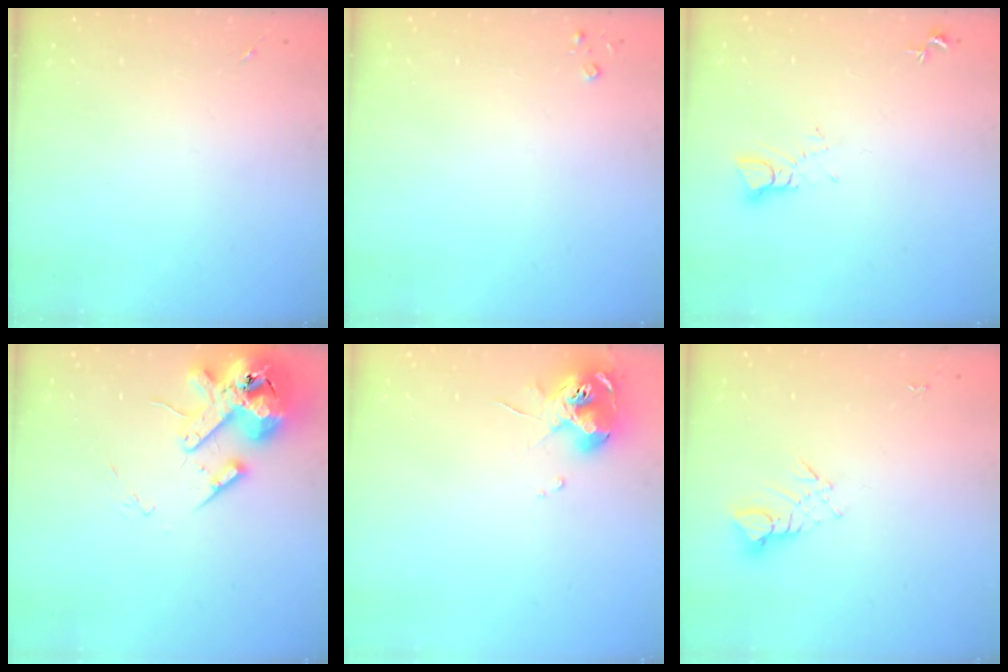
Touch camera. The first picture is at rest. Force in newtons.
{"total": 2.6, "press": 2.6, "slide": 0.3}
{"total": 3.7, "press": 3.7, "slide": 0.3}
{"total": 15.8, "press": 15.5, "slide": 2.8}
{"total": 10.5, "press": 10.4, "slide": 1.3}
{"total": 4.2, "press": 4.2, "slide": 0.2}